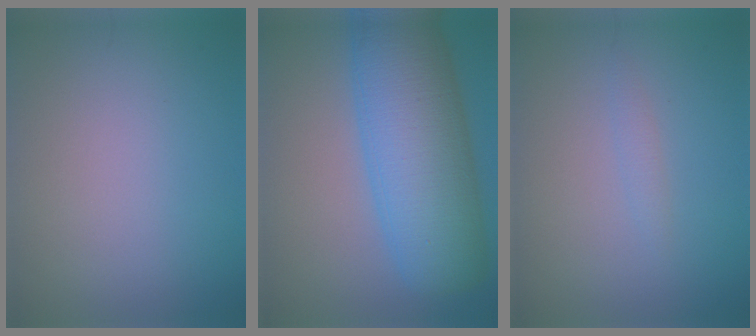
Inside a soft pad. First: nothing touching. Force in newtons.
{"total": 11.9, "press": 11.8, "slide": 0.4}
{"total": 0.8, "press": 0.8, "slide": 0.0}